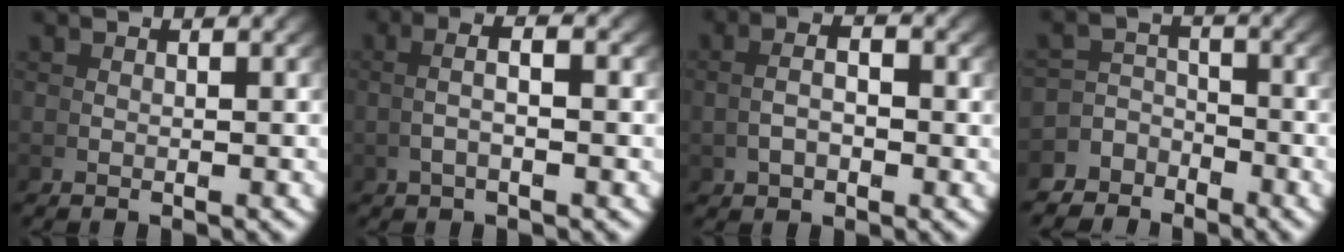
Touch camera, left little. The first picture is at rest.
{"total": 2.6, "force": [0.5, 0.4, 2.6], "torque": [-0.043, 0.008, 0.009]}
{"total": 2.7, "force": [0.3, 1.3, 2.4], "torque": [-0.036, 0.000, 0.010]}
{"total": 4.5, "force": [-2.7, 3.4, 1.1], "torque": [-0.009, -0.010, -0.052]}